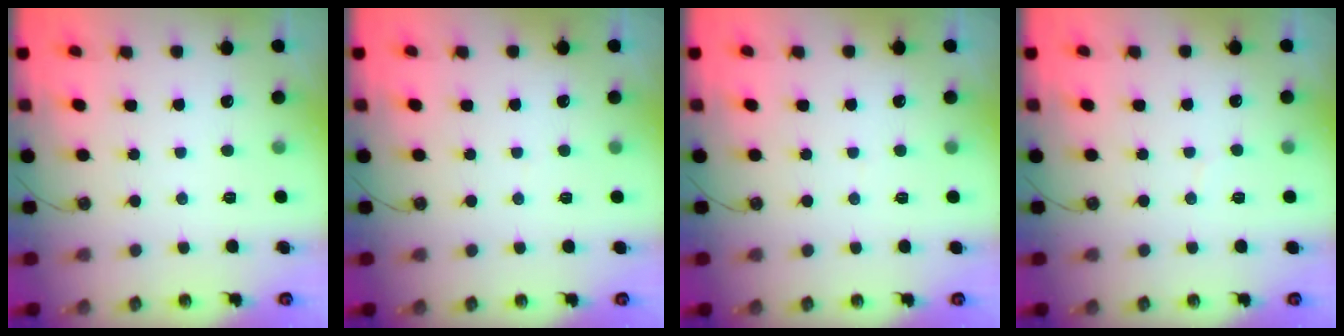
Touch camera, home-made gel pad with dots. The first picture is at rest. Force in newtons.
{"total": 1.4, "press": 1.4, "slide": 0.1}
{"total": 1.4, "press": 1.4, "slide": 0.1}
{"total": 2.9, "press": 2.9, "slide": 0.2}